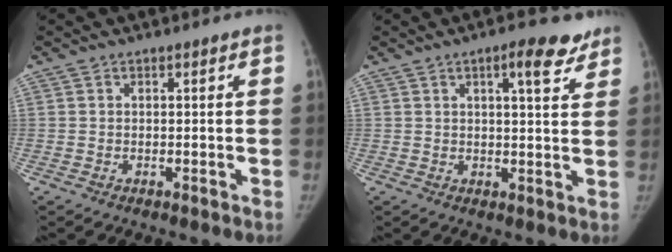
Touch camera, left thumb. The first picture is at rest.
{"total": 7.0, "force": [4.1, 2.1, 5.3], "torque": [-0.056, -0.018, 0.051]}